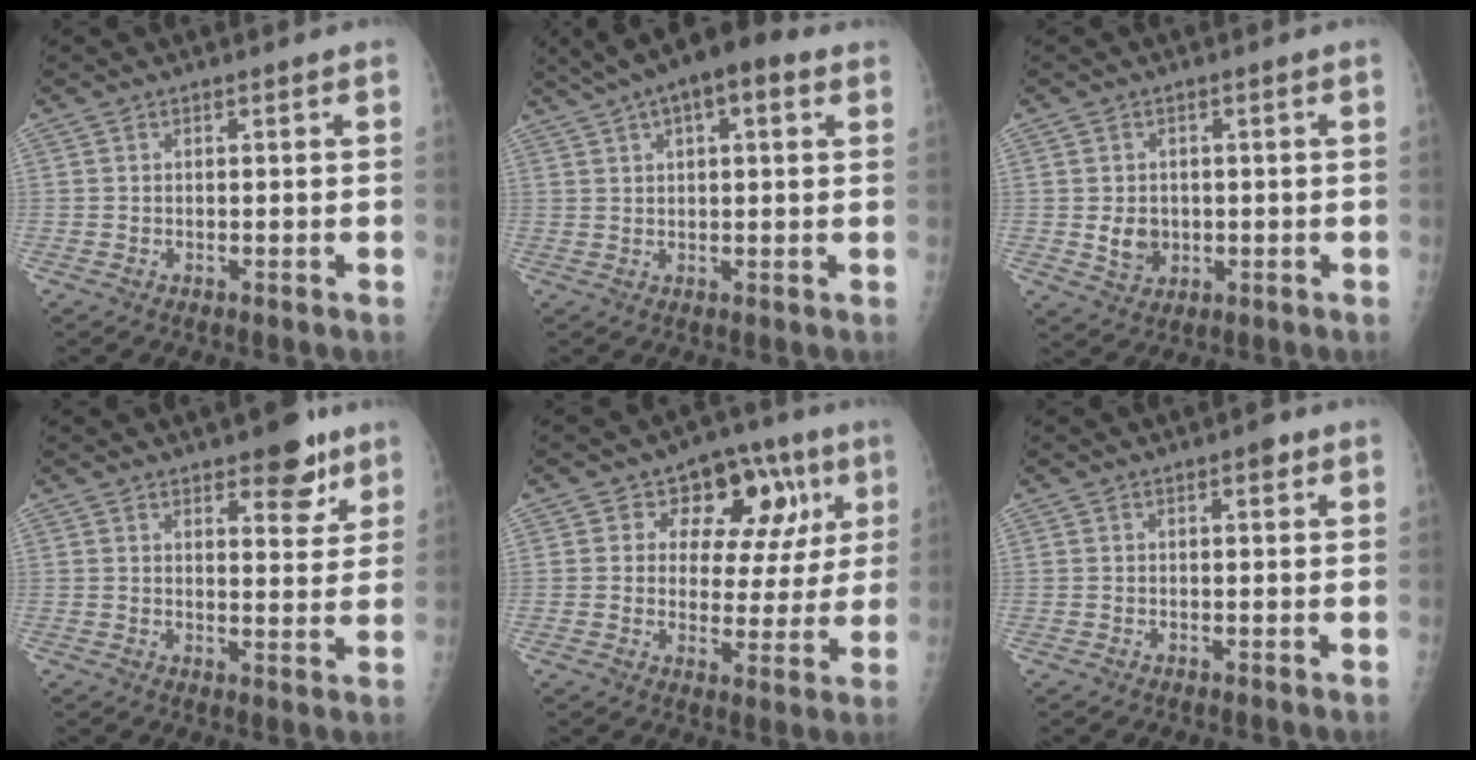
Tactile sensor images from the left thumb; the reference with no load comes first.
{"total": 13.4, "force": [7.4, 5.1, 9.9], "torque": [-0.157, 0.027, 0.114]}
{"total": 4.9, "force": [-0.4, 4.1, 2.6], "torque": [-0.022, -0.001, 0.003]}
{"total": 7.8, "force": [5.1, 3.3, 4.9], "torque": [-0.035, -0.028, 0.067]}
{"total": 13.7, "force": [5.0, 9.3, 8.7], "torque": [-0.056, 0.001, 0.065]}
{"total": 1.5, "force": [0.8, 0.6, 1.1], "torque": [-0.011, 0.000, 0.009]}